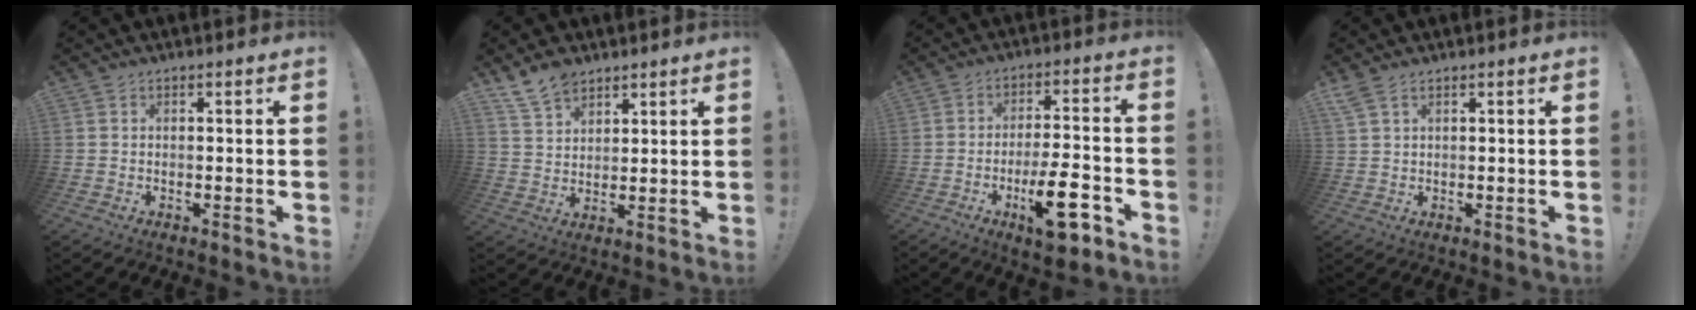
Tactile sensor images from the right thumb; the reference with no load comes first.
{"total": 8.5, "force": [6.6, 4.6, 2.7], "torque": [-0.043, -0.039, 0.128]}
{"total": 13.9, "force": [-6.1, 3.9, 11.9], "torque": [-0.182, 0.026, -0.095]}
{"total": 3.0, "force": [2.1, 1.2, 1.8], "torque": [-0.037, -0.004, 0.040]}